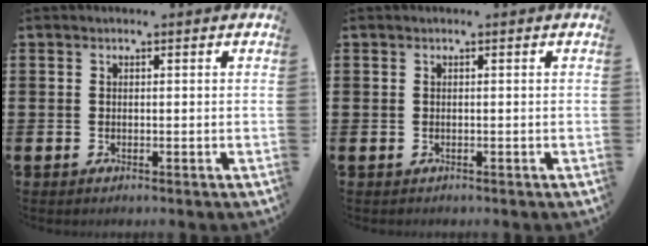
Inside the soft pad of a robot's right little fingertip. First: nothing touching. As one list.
[{"total": 0.0}]